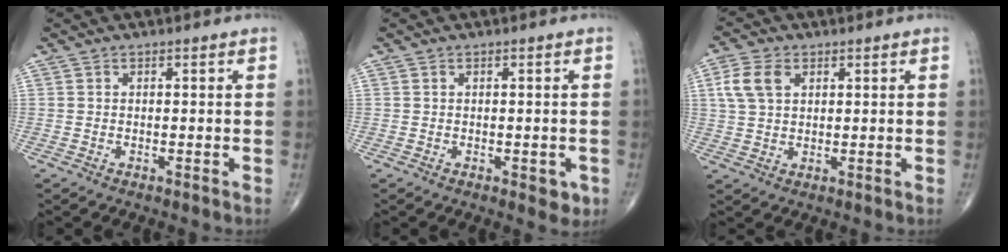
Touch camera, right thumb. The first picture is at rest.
{"total": 2.9, "force": [-0.9, 1.6, 2.3], "torque": [-0.010, -0.001, -0.008]}
{"total": 6.3, "force": [2.2, 4.1, 4.3], "torque": [-0.088, 0.005, 0.043]}